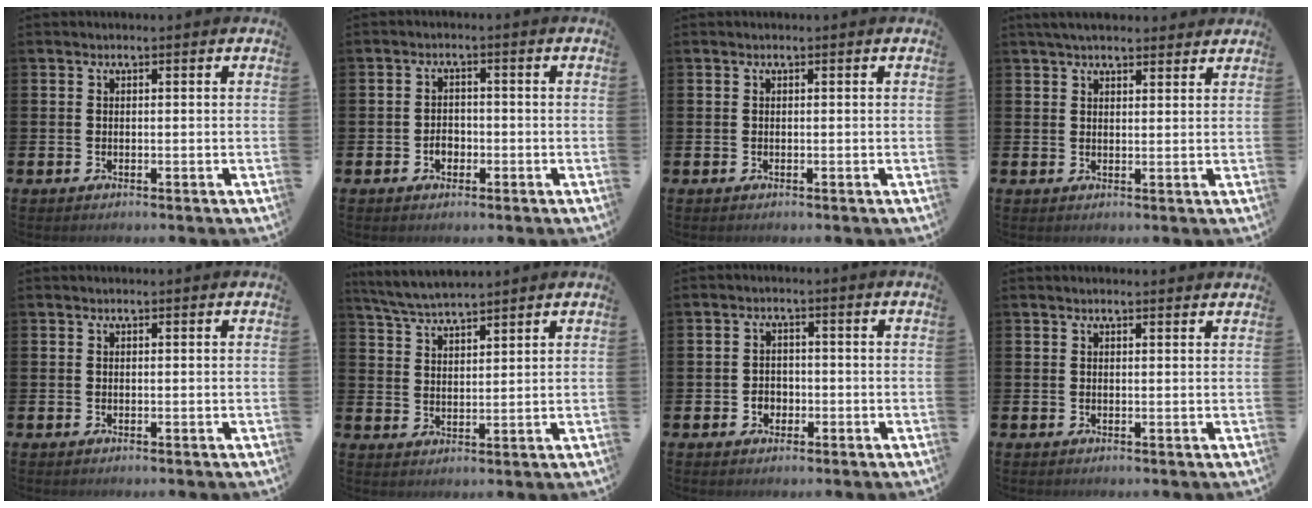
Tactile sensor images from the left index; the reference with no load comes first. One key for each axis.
{"total": 2.2, "fx": -0.8, "fy": 1.7, "fz": 1.2, "tx": -0.014, "ty": 0.000, "tz": -0.020}
{"total": 0.0}
{"total": 3.7, "fx": 3.4, "fy": 1.0, "fz": 1.0, "tx": -0.022, "ty": -0.008, "tz": 0.062}
{"total": 0.0}
{"total": 4.9, "fx": 4.8, "fy": 0.1, "fz": 0.9, "tx": -0.036, "ty": -0.022, "tz": 0.087}
{"total": 2.2, "fx": -0.7, "fy": 1.9, "fz": 0.8, "tx": -0.009, "ty": 0.001, "tz": -0.020}
{"total": 1.0, "fx": 1.0, "fy": 0.0, "fz": 0.3, "tx": -0.003, "ty": -0.001, "tz": 0.017}